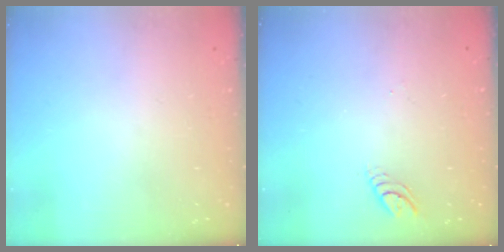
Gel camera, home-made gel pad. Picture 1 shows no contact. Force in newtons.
{"total": 3.9, "press": 3.9, "slide": 0.3}